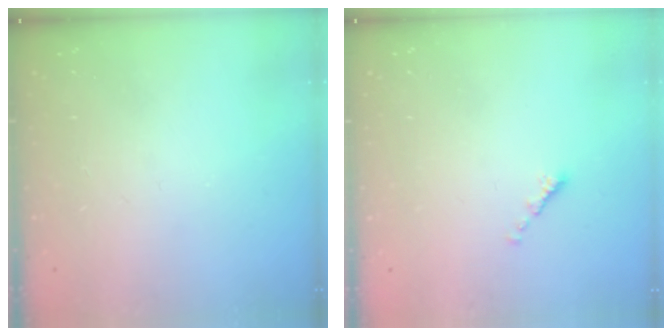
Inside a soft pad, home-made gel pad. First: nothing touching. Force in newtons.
{"total": 0.6, "press": 0.5, "slide": 0.3}